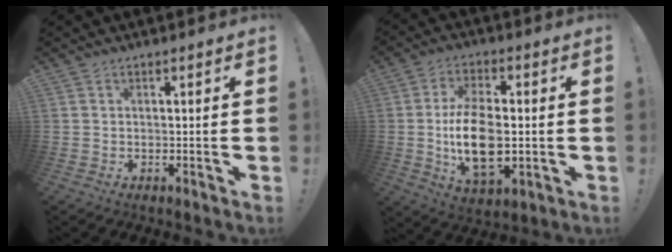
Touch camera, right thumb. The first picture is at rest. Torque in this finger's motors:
{"motor_torque": [0.03, 0.83, 0.14, 0.18, 0.42]}